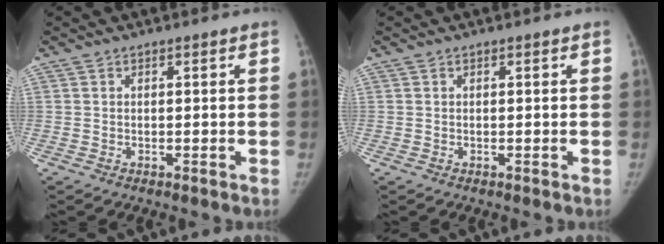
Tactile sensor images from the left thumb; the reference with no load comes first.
{"total": 0.0}